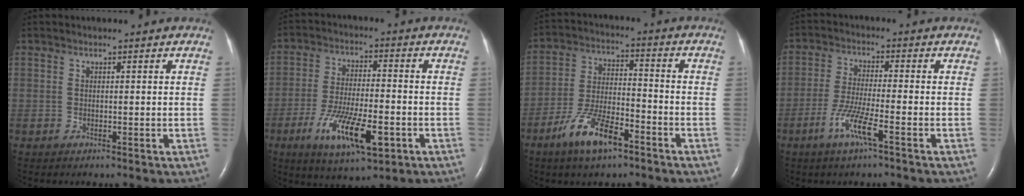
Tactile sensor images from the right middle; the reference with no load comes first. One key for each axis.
{"total": 12.1, "fx": -5.0, "fy": 3.2, "fz": 10.5, "tx": -0.193, "ty": -0.017, "tz": -0.081}
{"total": 10.0, "fx": -6.2, "fy": 3.0, "fz": 7.3, "tx": -0.151, "ty": -0.002, "tz": -0.114}
{"total": 6.2, "fx": -3.2, "fy": 0.0, "fz": 5.4, "tx": -0.109, "ty": -0.010, "tz": -0.065}